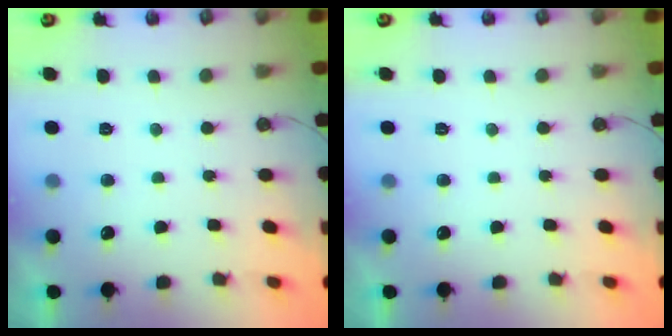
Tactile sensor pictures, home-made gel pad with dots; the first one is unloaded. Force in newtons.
{"total": 0.5, "press": 0.4, "slide": 0.4}